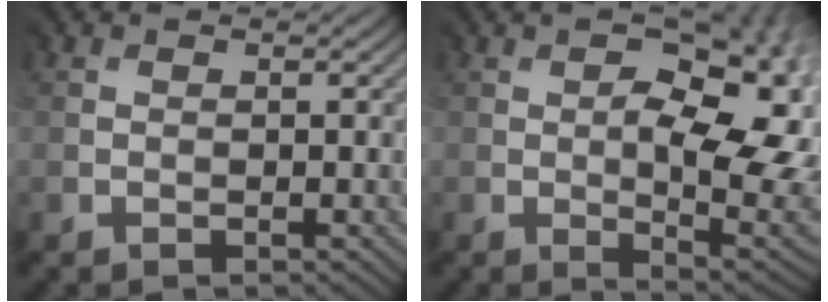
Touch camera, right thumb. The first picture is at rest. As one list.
[{"total": 14.4, "force": [-1.1, 7.2, 12.4], "torque": [-0.139, 0.013, -0.011]}]